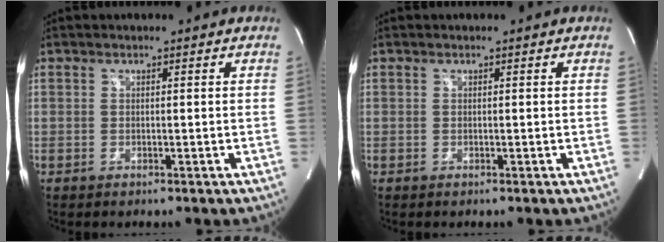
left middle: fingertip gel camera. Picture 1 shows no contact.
{"total": 0.0}